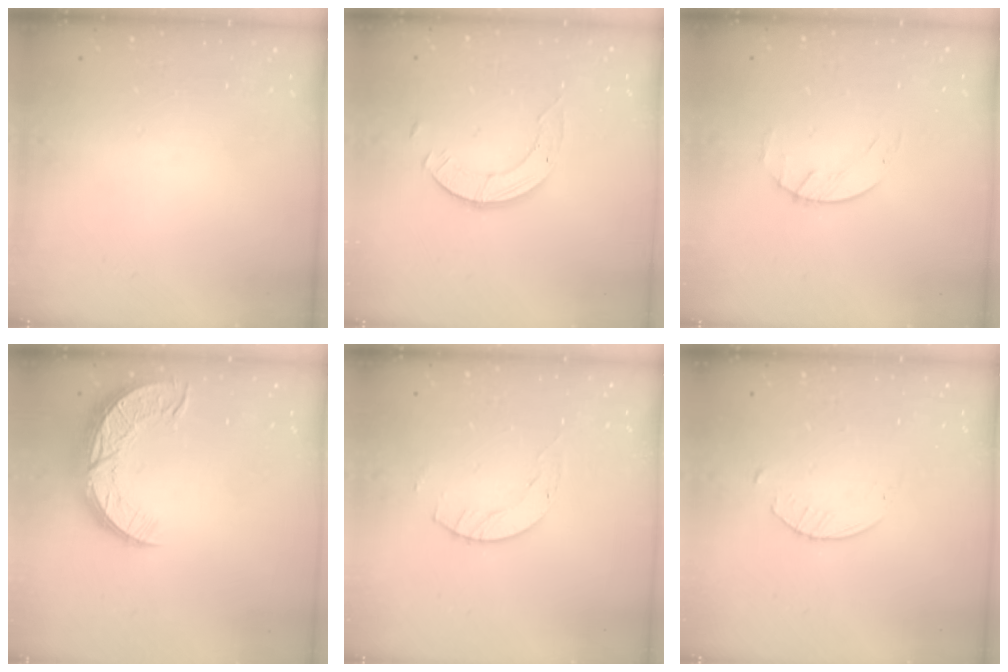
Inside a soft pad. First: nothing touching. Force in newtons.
{"total": 3.6, "press": 3.5, "slide": 0.4}
{"total": 2.2, "press": 2.2, "slide": 0.4}
{"total": 12.8, "press": 12.7, "slide": 0.9}
{"total": 4.1, "press": 4.1, "slide": 0.2}
{"total": 2.0, "press": 2.0, "slide": 0.3}